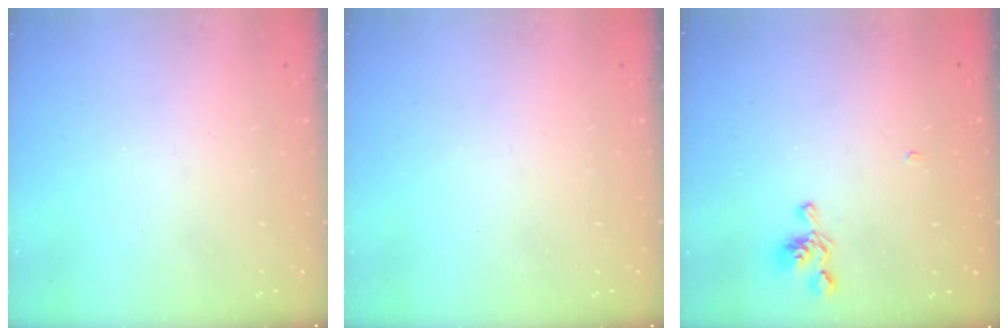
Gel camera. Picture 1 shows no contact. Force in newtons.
{"total": 0.0}
{"total": 6.0, "press": 6.0, "slide": 0.2}